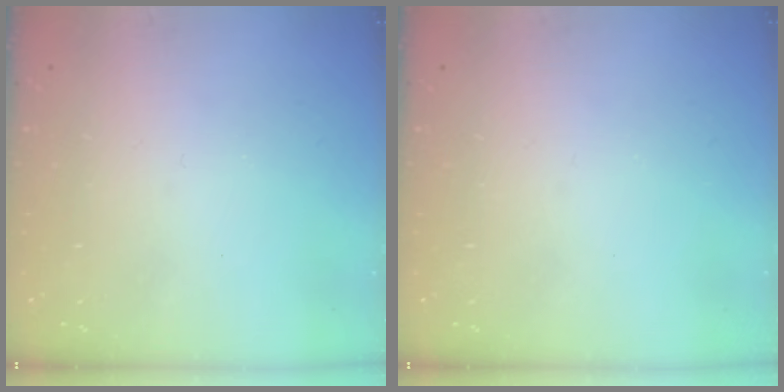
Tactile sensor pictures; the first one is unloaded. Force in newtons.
{"total": 0.0}